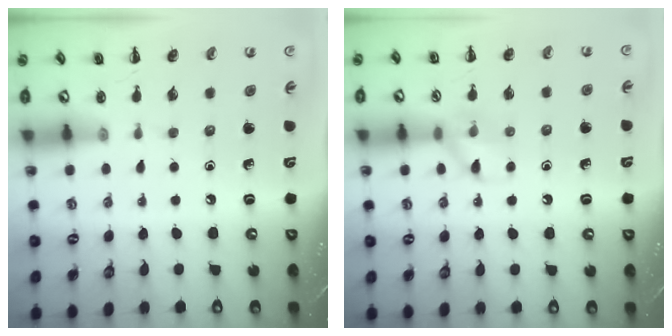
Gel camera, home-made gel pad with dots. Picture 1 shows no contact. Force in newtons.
{"total": 7.7, "press": 7.7, "slide": 0.6}